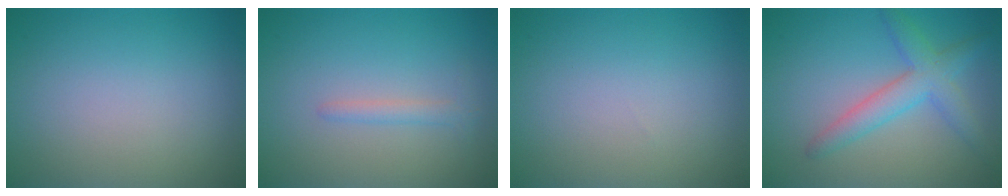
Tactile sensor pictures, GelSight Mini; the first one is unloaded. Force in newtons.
{"total": 1.3, "press": 1.3, "slide": 0.1}
{"total": 0.0}
{"total": 3.9, "press": 3.9, "slide": 0.1}